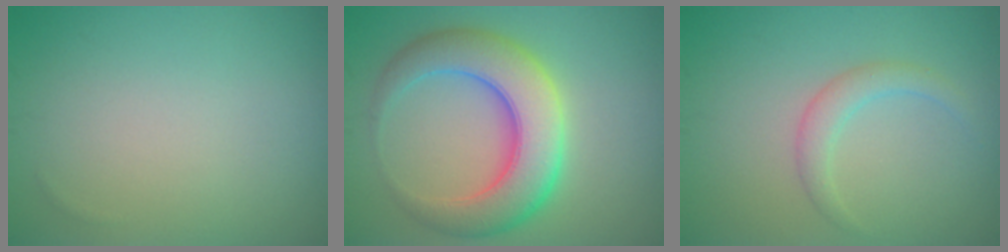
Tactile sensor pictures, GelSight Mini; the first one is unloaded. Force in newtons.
{"total": 8.0, "press": 8.0, "slide": 0.1}
{"total": 1.9, "press": 1.9, "slide": 0.1}